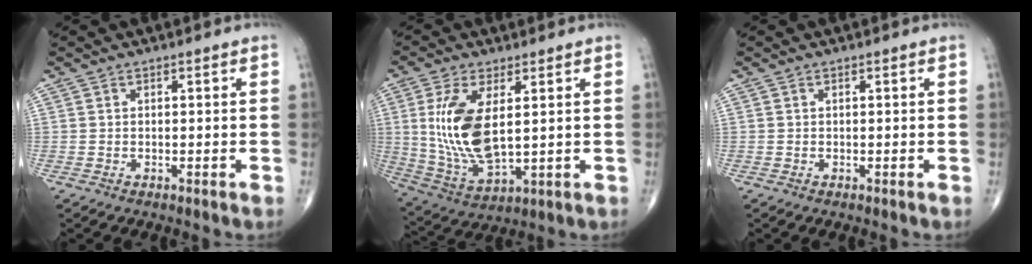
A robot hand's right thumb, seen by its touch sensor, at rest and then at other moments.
{"total": 14.0, "force": [2.3, 6.4, 12.2], "torque": [-0.255, -0.019, 0.060]}
{"total": 0.0}